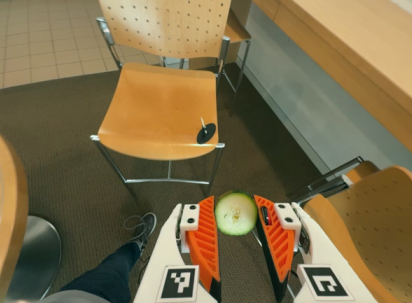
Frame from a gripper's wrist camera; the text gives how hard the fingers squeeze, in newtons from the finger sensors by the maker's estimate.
{"total": 8.7, "left": 8.4, "right": 9.1}